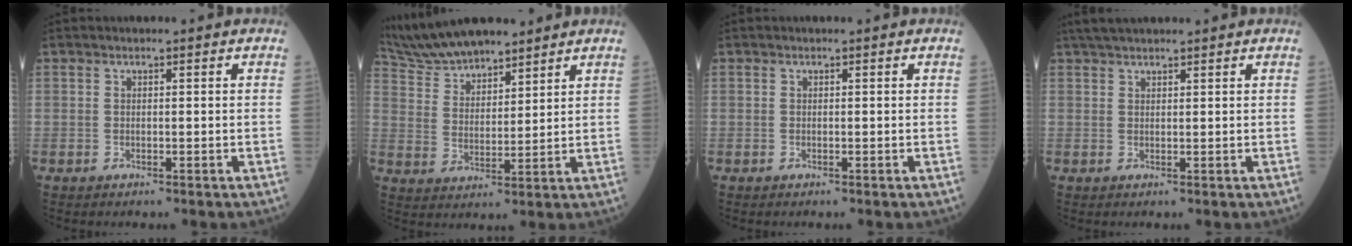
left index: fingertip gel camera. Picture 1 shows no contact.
{"total": 11.2, "force": [10.2, 2.5, 4.0], "torque": [-0.089, 0.024, 0.198]}
{"total": 0.0}
{"total": 4.6, "force": [4.0, 0.7, 2.1], "torque": [-0.036, 0.034, 0.071]}